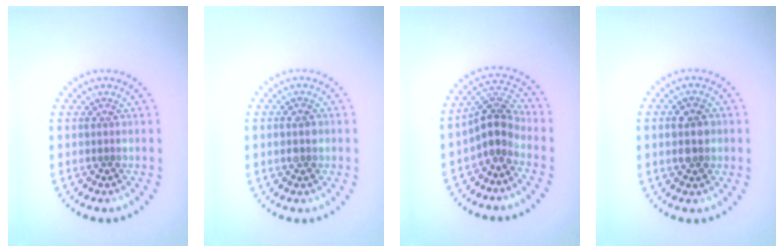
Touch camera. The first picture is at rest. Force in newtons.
{"total": 1.4, "press": 1.4, "slide": 0.2}
{"total": 3.4, "press": 2.7, "slide": 2.1}
{"total": 2.9, "press": 2.9, "slide": 0.1}